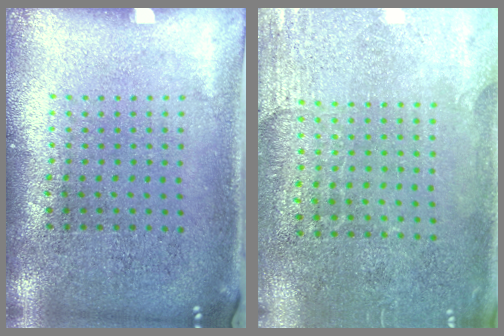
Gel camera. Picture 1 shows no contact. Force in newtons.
{"total": 2.7, "press": 2.4, "slide": 1.1}